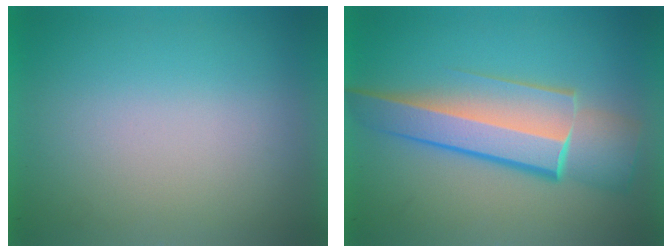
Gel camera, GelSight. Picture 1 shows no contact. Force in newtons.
{"total": 6.2}